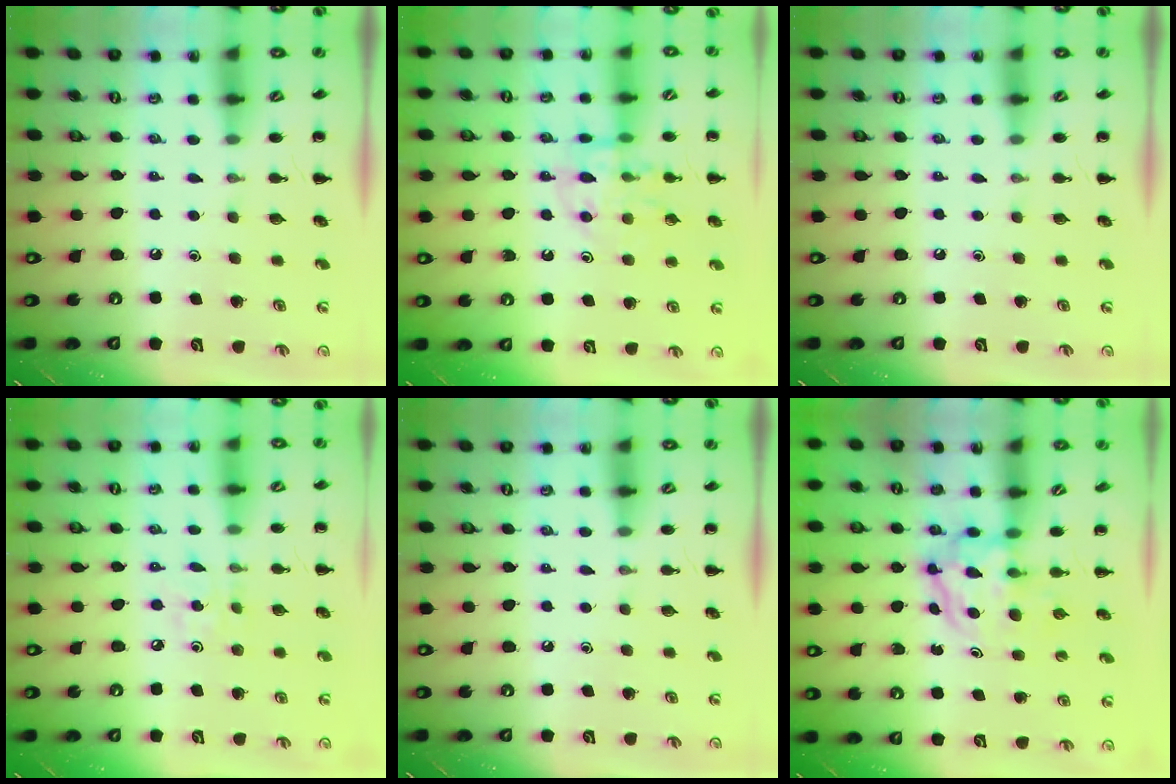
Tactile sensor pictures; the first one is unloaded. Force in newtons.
{"total": 11.1, "press": 11.0, "slide": 1.3}
{"total": 0.0}
{"total": 2.8, "press": 2.7, "slide": 0.9}
{"total": 0.0}
{"total": 3.8, "press": 3.7, "slide": 0.4}